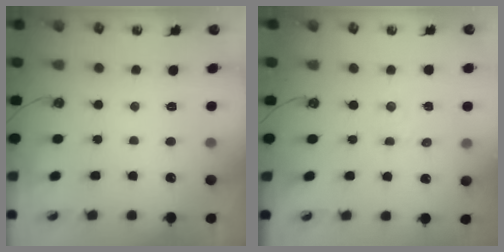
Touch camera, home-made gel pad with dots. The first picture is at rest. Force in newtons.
{"total": 3.6, "press": 3.6, "slide": 0.5}